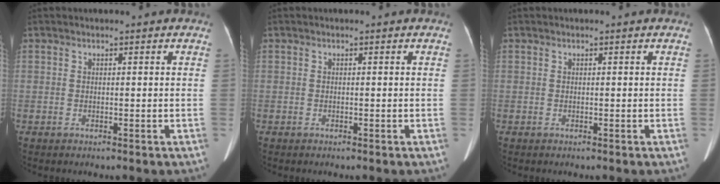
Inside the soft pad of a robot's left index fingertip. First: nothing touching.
{"total": 0.0}
{"total": 0.0}